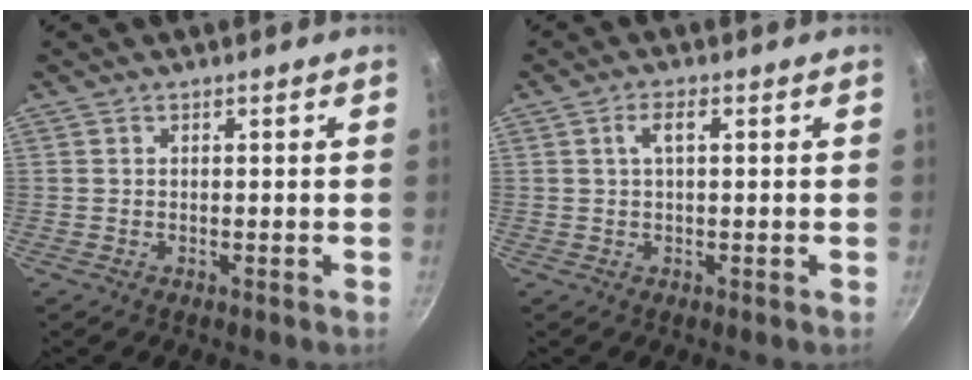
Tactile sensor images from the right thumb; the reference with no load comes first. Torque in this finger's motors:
{"motor_torque": [0.40, 0.80, 0.70, -0.39, 0.04]}